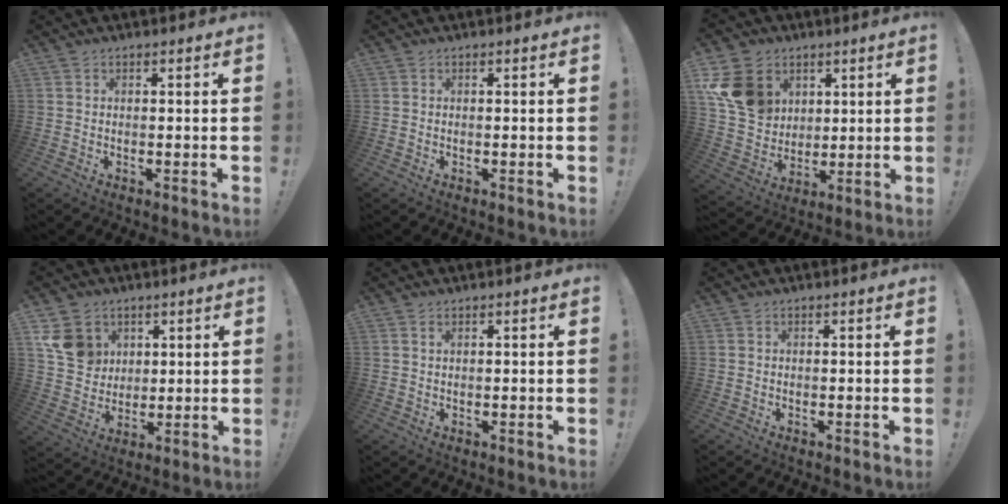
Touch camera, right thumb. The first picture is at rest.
{"total": 0.0}
{"total": 16.1, "force": [6.1, 12.8, 7.7], "torque": [-0.138, -0.025, 0.124]}
{"total": 11.4, "force": [5.0, 9.6, 3.7], "torque": [-0.060, -0.020, 0.102]}
{"total": 0.8, "force": [0.4, 0.4, 0.6], "torque": [-0.012, 0.001, 0.008]}
{"total": 0.0}